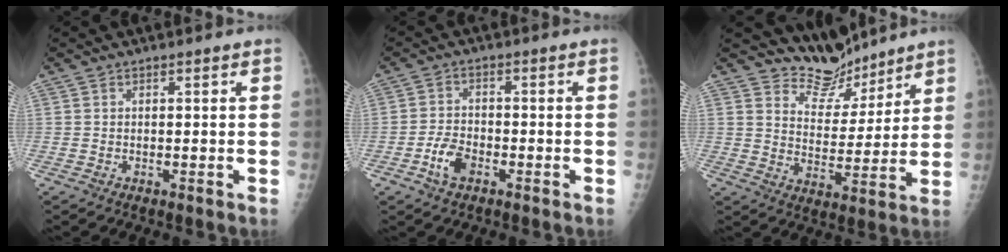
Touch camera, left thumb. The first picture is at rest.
{"total": 4.7, "force": [-2.5, 2.8, 2.7], "torque": [-0.047, 0.016, -0.048]}
{"total": 8.4, "force": [7.7, 3.3, -0.3], "torque": [0.035, -0.071, 0.143]}